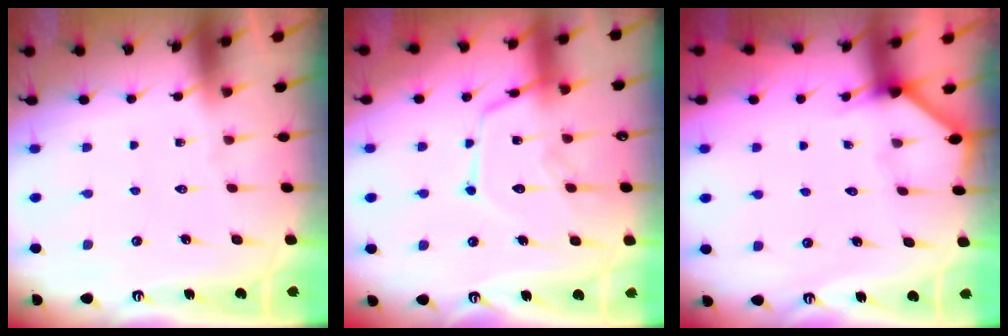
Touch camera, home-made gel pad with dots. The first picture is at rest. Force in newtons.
{"total": 14.9, "press": 14.8, "slide": 1.4}
{"total": 2.2, "press": 2.2, "slide": 0.4}